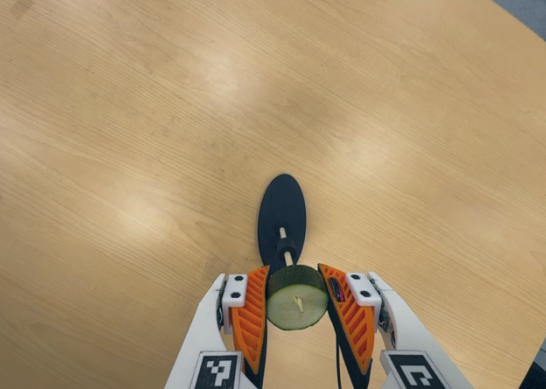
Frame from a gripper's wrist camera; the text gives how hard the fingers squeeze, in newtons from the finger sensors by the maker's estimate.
{"total": 11.8, "left": 12.9, "right": 10.8}